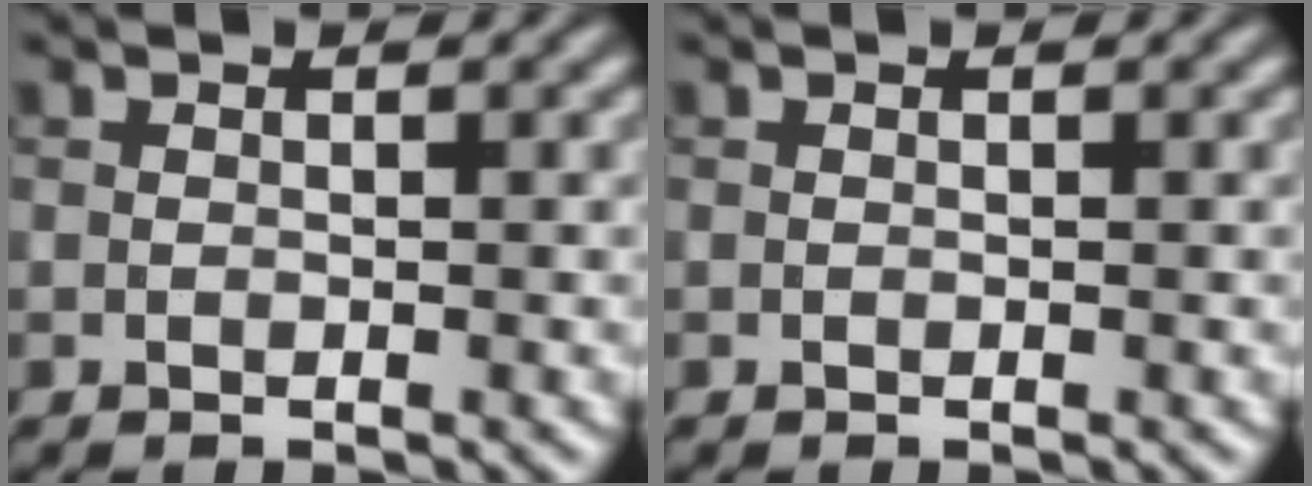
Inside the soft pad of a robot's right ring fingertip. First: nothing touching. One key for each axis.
{"total": 0.0}